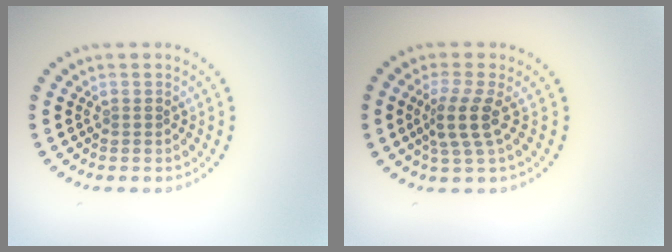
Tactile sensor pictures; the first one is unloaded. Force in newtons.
{"total": 3.0, "press": 2.3, "slide": 2.0}